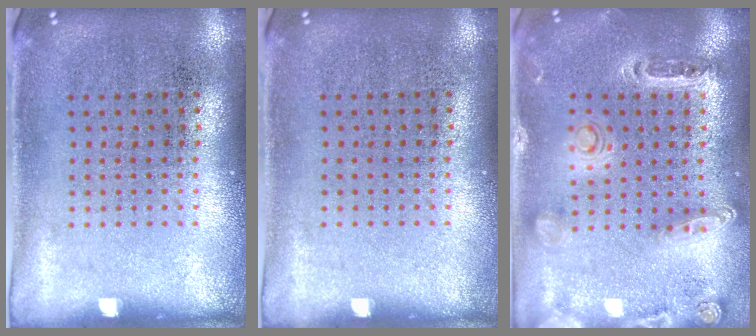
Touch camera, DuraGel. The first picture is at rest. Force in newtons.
{"total": 0.0}
{"total": 1.4, "press": 1.4, "slide": 0.3}